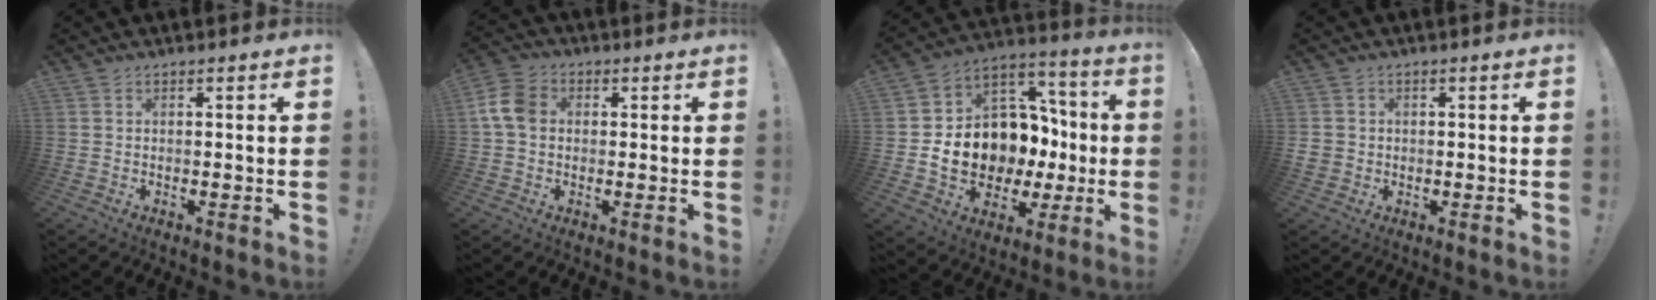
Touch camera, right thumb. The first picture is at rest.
{"total": 9.0, "force": [0.9, 6.8, 5.8], "torque": [-0.114, 0.014, 0.021]}
{"total": 14.4, "force": [-2.2, 12.1, 7.6], "torque": [-0.102, 0.005, -0.012]}
{"total": 2.8, "force": [0.4, 2.7, 0.8], "torque": [-0.009, 0.001, 0.010]}